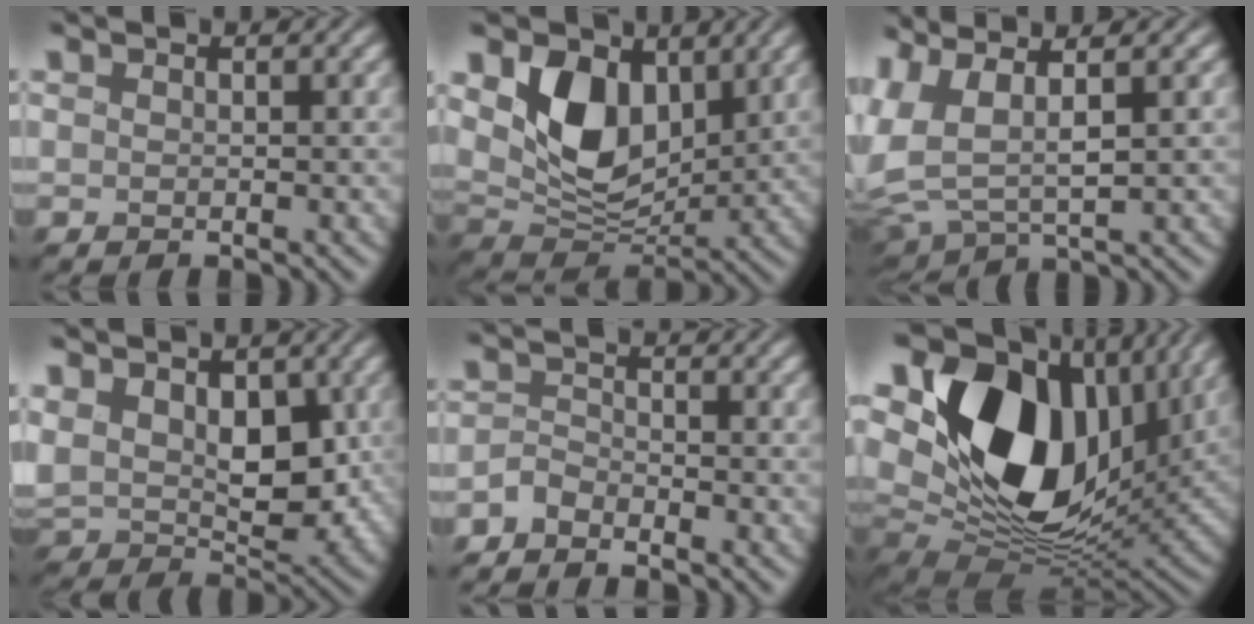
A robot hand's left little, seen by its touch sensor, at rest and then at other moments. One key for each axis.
{"total": 7.8, "fx": 2.3, "fy": 5.3, "fz": 5.3, "tx": -0.105, "ty": -0.016, "tz": 0.034}
{"total": 6.5, "fx": 1.1, "fy": 2.7, "fz": 5.8, "tx": -0.149, "ty": 0.006, "tz": 0.018}
{"total": 9.4, "fx": 1.4, "fy": 6.5, "fz": 6.7, "tx": -0.146, "ty": -0.015, "tz": 0.028}
{"total": 2.1, "fx": -2.0, "fy": 0.5, "fz": 0.3, "tx": -0.002, "ty": 0.007, "tz": -0.048}
{"total": 19.1, "fx": 5.6, "fy": 12.6, "fz": 13.2, "tx": -0.249, "ty": 0.009, "tz": 0.095}